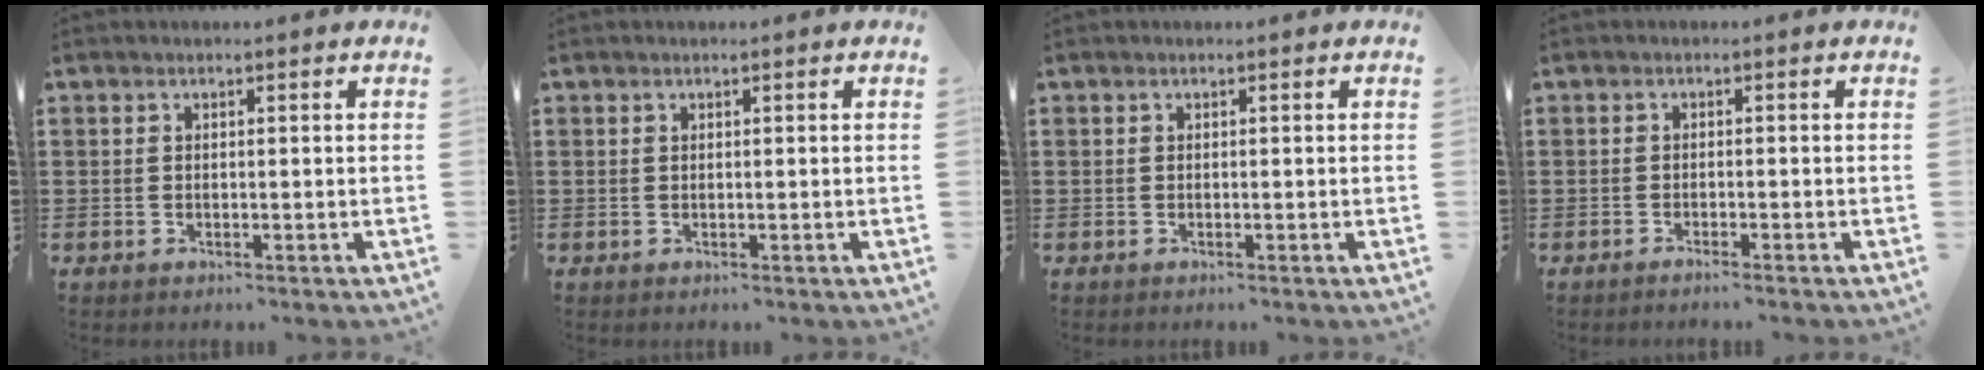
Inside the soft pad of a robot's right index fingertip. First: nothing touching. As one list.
[{"total": 0.0}, {"total": 0.0}, {"total": 1.1, "force": [-1.0, -0.2, 0.2], "torque": [-0.004, -0.003, -0.020]}]